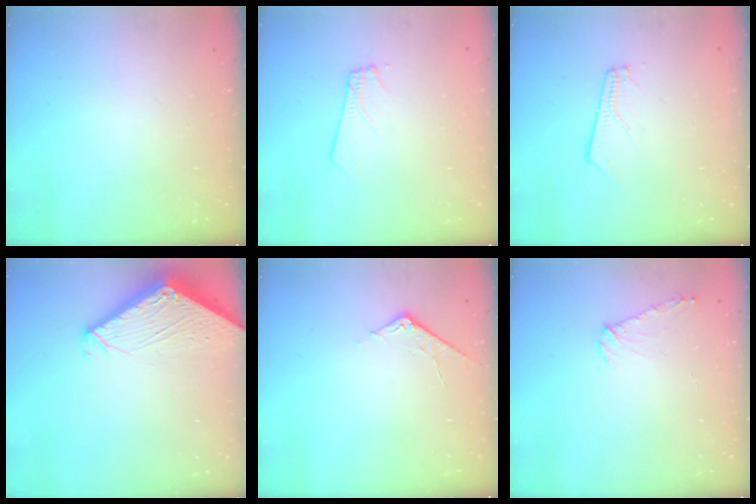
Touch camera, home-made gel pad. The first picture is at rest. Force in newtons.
{"total": 2.9, "press": 2.9, "slide": 0.4}
{"total": 2.5, "press": 2.5, "slide": 0.3}
{"total": 3.9, "press": 3.9, "slide": 0.3}
{"total": 6.1, "press": 6.0, "slide": 0.7}
{"total": 7.1, "press": 7.1, "slide": 0.8}